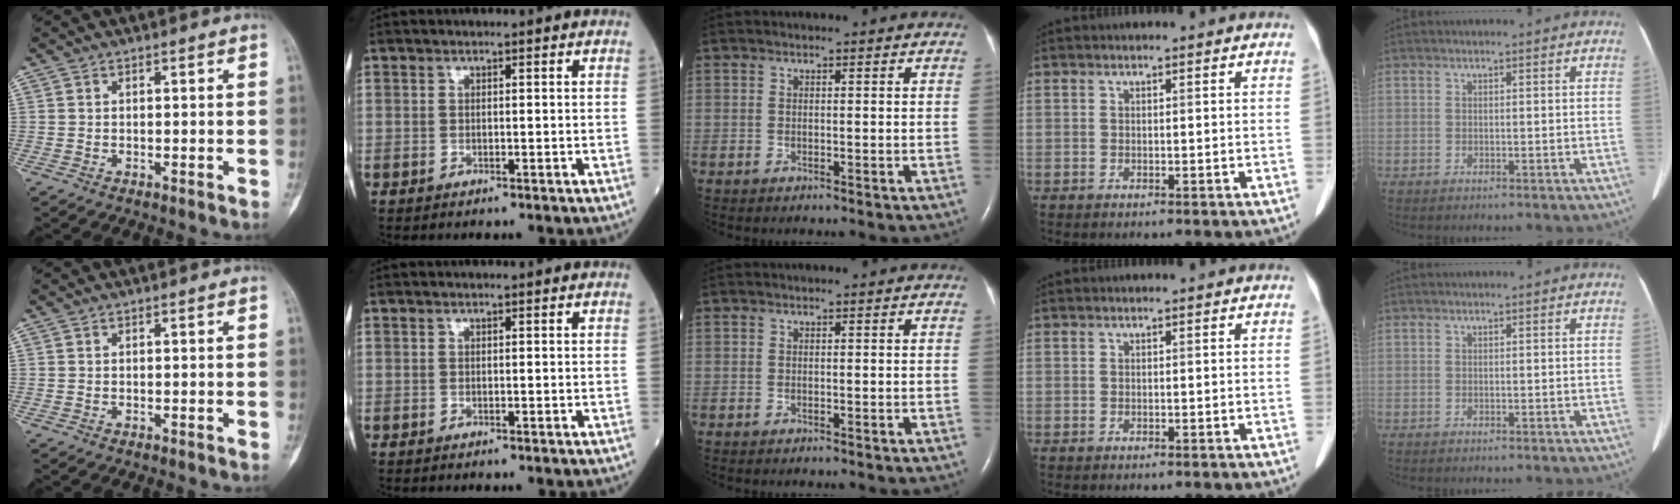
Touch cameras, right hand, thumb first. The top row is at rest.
{}